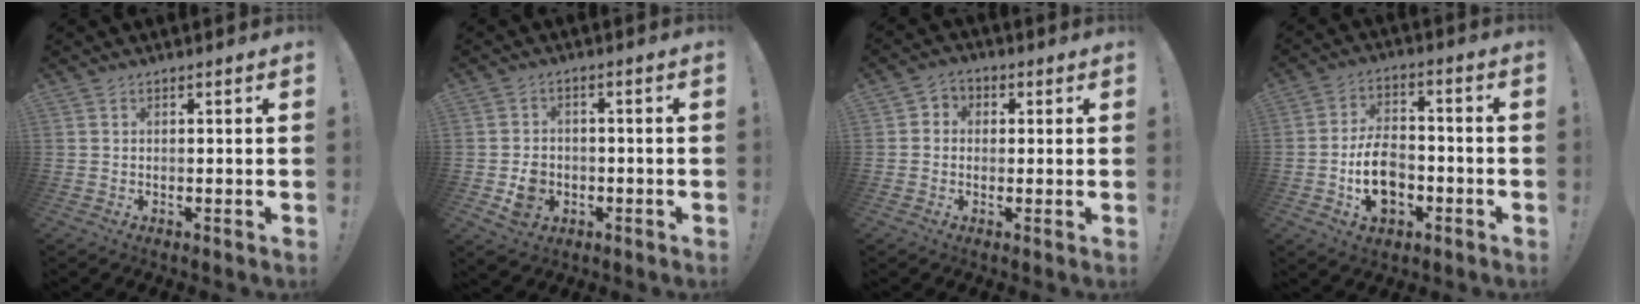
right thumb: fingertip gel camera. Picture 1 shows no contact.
{"total": 7.4, "force": [-1.9, 6.3, 3.3], "torque": [-0.053, 0.010, -0.029]}
{"total": 3.8, "force": [-0.8, 3.4, 1.4], "torque": [-0.018, 0.011, -0.014]}
{"total": 12.6, "force": [-3.9, 8.6, 8.5], "torque": [-0.144, 0.024, -0.067]}